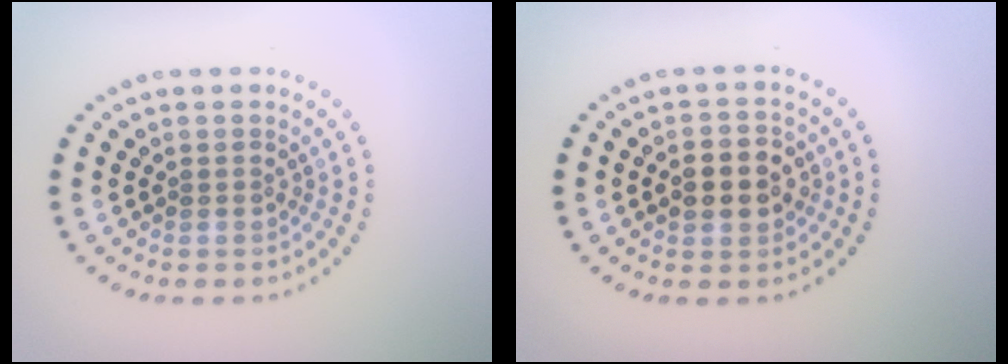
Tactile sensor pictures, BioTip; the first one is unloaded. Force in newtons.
{"total": 3.4, "press": 3.4, "slide": 0.0}